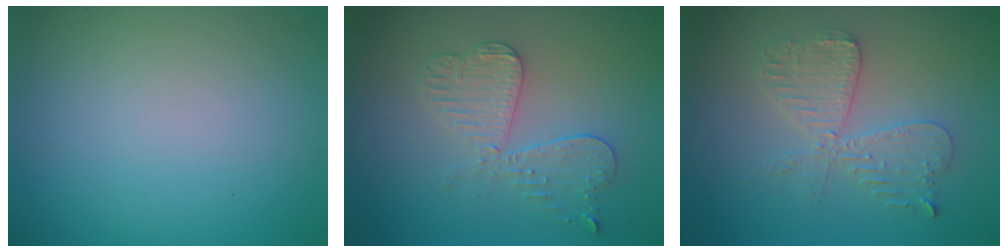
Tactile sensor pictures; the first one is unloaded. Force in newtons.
{"total": 3.7, "press": 3.3, "slide": 1.8}
{"total": 4.1, "press": 3.6, "slide": 2.0}